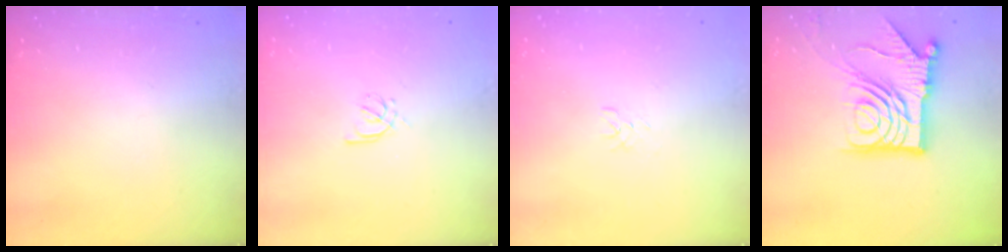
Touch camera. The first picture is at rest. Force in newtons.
{"total": 2.4, "press": 2.3, "slide": 0.6}
{"total": 1.7, "press": 1.7, "slide": 0.2}
{"total": 17.5, "press": 17.4, "slide": 1.9}